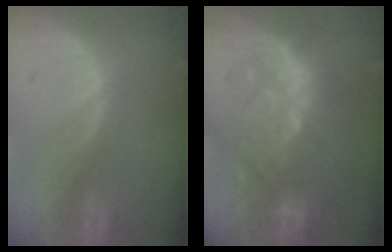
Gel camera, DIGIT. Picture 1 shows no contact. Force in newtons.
{"total": 9.3, "press": 9.1, "slide": 1.8}